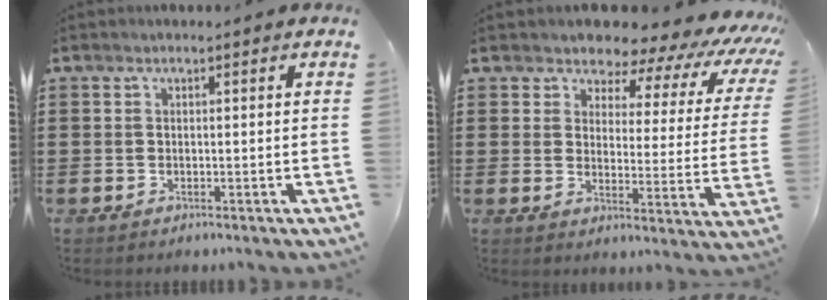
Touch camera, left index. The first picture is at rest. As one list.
[{"total": 5.4, "force": [4.7, 2.1, 1.8], "torque": [-0.047, -0.036, 0.074]}]